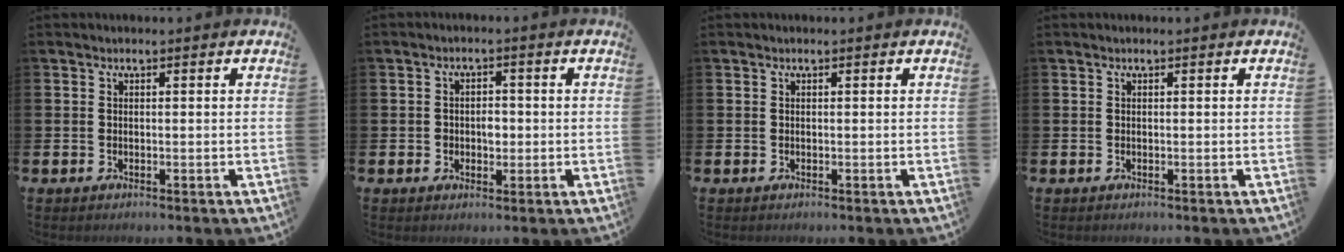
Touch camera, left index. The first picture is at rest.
{"total": 2.3, "force": [-0.2, 1.8, 1.4], "torque": [-0.011, 0.001, -0.010]}
{"total": 0.0}
{"total": 0.0}